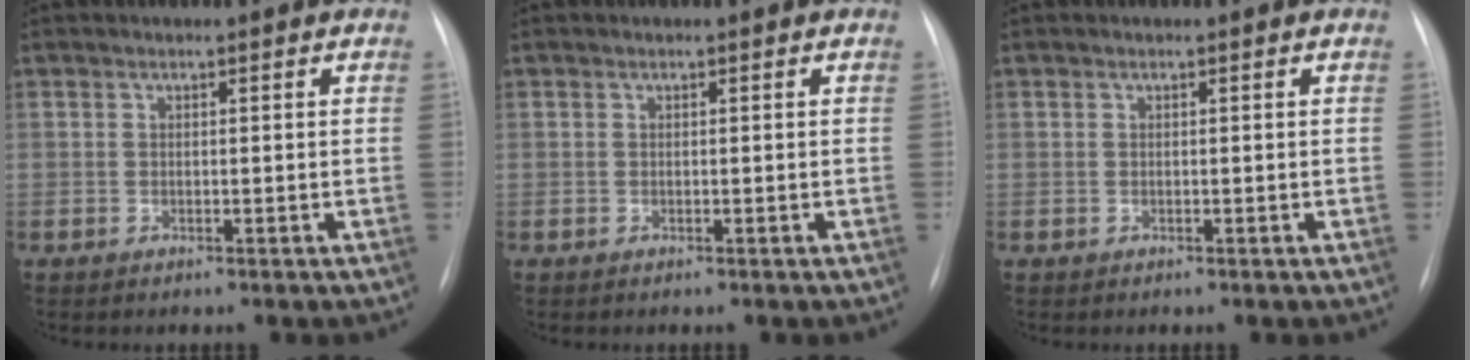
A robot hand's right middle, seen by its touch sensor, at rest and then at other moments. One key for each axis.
{"total": 0.0}
{"total": 0.0}